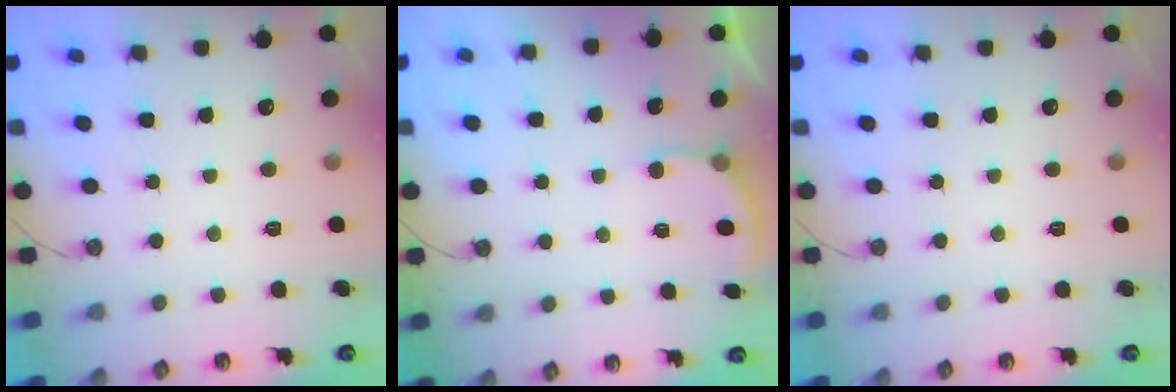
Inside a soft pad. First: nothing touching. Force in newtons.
{"total": 3.5, "press": 3.4, "slide": 0.3}
{"total": 0.0}